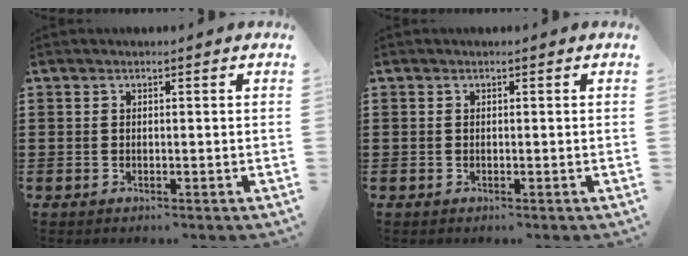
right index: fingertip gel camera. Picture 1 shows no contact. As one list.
[{"total": 0.0}]